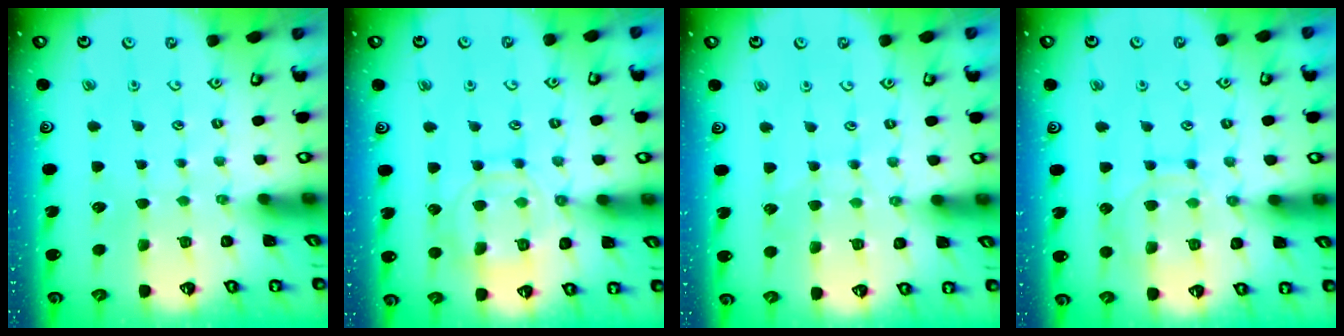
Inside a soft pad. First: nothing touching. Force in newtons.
{"total": 10.9, "press": 10.9, "slide": 1.0}
{"total": 4.1, "press": 4.1, "slide": 0.4}
{"total": 10.1, "press": 10.1, "slide": 1.0}